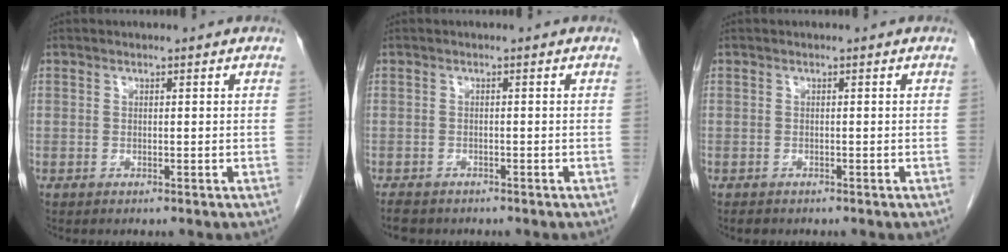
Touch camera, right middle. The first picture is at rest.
{"total": 3.3, "force": [-2.7, 1.5, 1.0], "torque": [-0.019, -0.004, -0.037]}
{"total": 1.0, "force": [-0.8, 0.5, 0.3], "torque": [-0.008, -0.001, -0.011]}